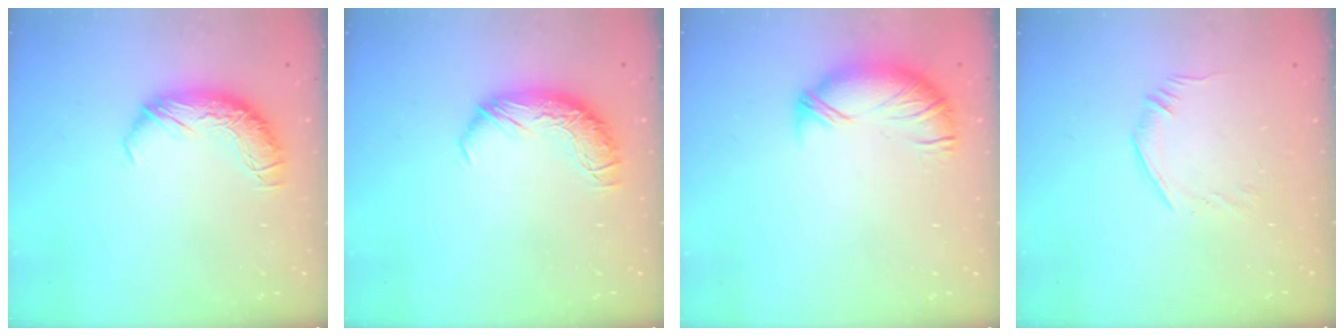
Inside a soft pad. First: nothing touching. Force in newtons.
{"total": 0.0}
{"total": 4.5, "press": 4.0, "slide": 2.1}
{"total": 5.5, "press": 5.4, "slide": 1.4}